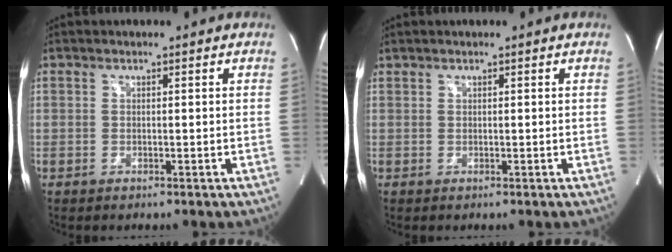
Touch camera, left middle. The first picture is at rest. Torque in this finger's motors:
{"motor_torque": [0.05, -0.56, 0.17, 0.00]}